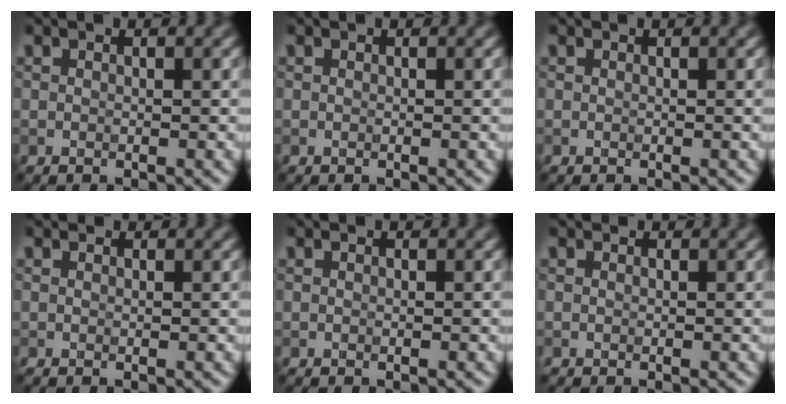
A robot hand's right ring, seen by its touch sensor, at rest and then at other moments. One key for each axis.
{"total": 0.0}
{"total": 0.0}
{"total": 0.0}
{"total": 0.0}
{"total": 0.0}